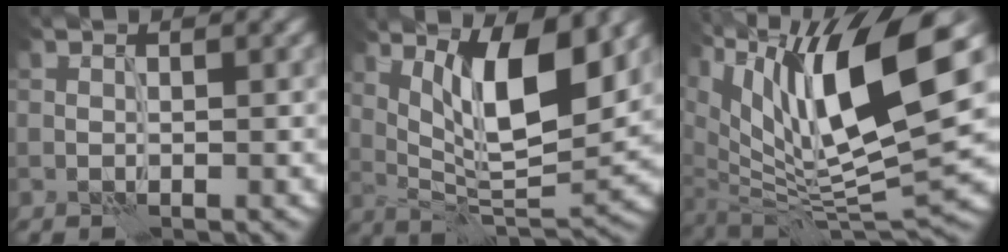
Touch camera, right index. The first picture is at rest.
{"total": 9.4, "force": [3.8, 2.5, 8.2], "torque": [-0.130, -0.007, 0.070]}
{"total": 14.0, "force": [5.0, 4.6, 12.3], "torque": [-0.219, -0.001, 0.093]}